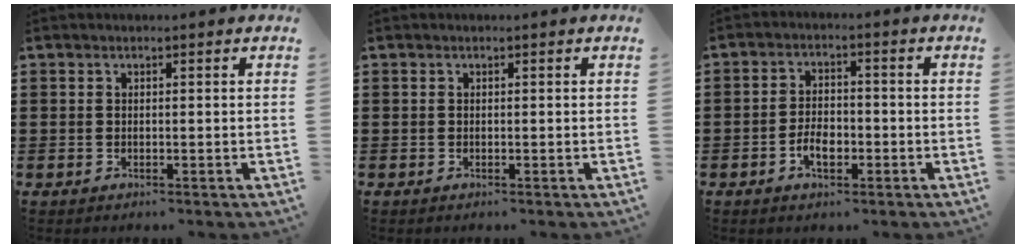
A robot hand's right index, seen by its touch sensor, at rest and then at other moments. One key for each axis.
{"total": 0.0}
{"total": 4.2, "fx": -1.7, "fy": 2.4, "fz": 3.0, "tx": -0.054, "ty": -0.001, "tz": -0.034}